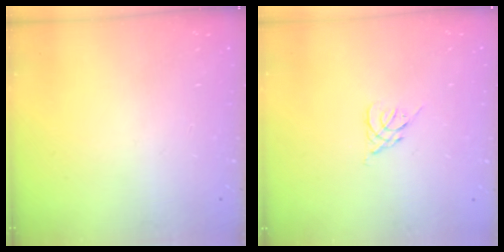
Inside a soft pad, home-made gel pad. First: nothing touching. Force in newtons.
{"total": 2.6, "press": 2.5, "slide": 0.7}